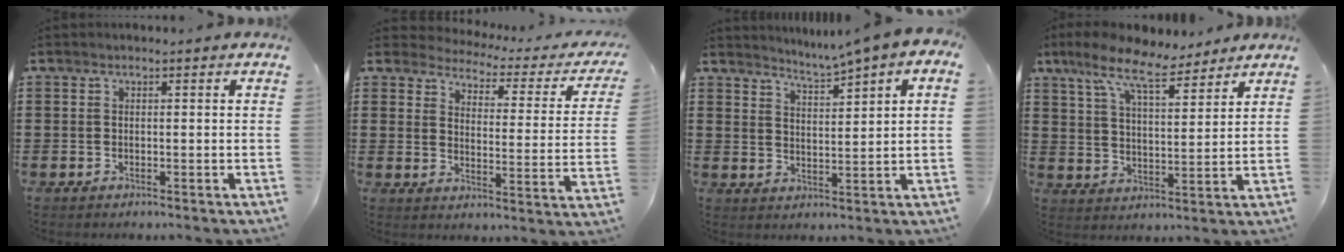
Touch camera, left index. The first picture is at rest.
{"total": 2.3, "force": [2.3, 0.4, 0.4], "torque": [-0.031, -0.023, 0.030]}
{"total": 2.4, "force": [2.3, -0.6, 0.7], "torque": [-0.028, -0.023, 0.031]}
{"total": 9.5, "force": [7.6, 2.2, 5.2], "torque": [-0.128, -0.023, 0.135]}